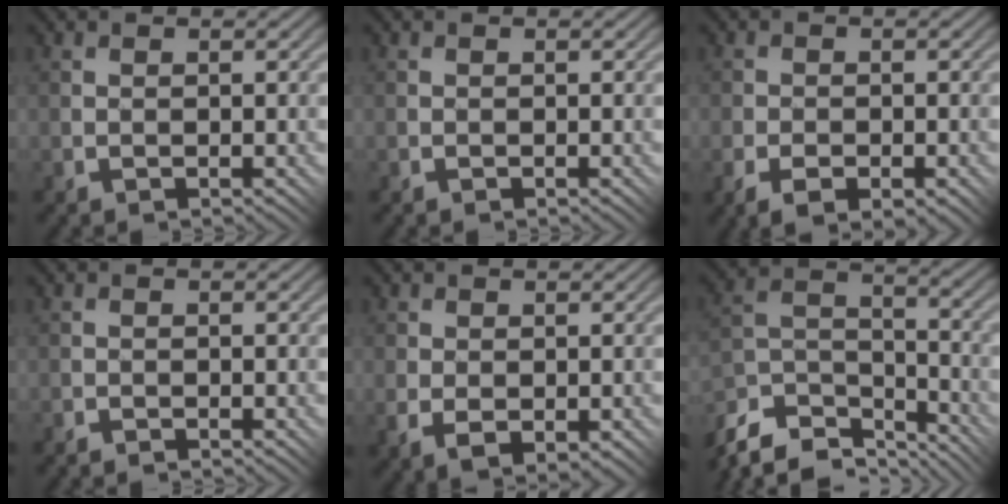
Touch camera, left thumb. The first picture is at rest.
{"total": 0.0}
{"total": 4.1, "force": [-2.2, 2.3, 2.7], "torque": [-0.047, -0.014, -0.037]}
{"total": 0.8, "force": [-0.7, -0.2, -0.4], "torque": [0.009, 0.003, -0.017]}
{"total": 3.5, "force": [-0.9, 2.3, 2.6], "torque": [-0.052, -0.015, -0.009]}
{"total": 11.5, "force": [-9.8, 4.0, 4.3], "torque": [-0.107, 0.005, -0.187]}